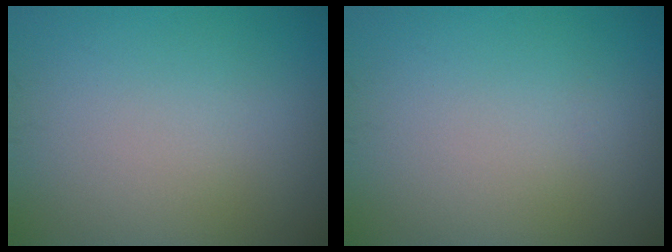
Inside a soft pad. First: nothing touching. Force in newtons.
{"total": 0.0}